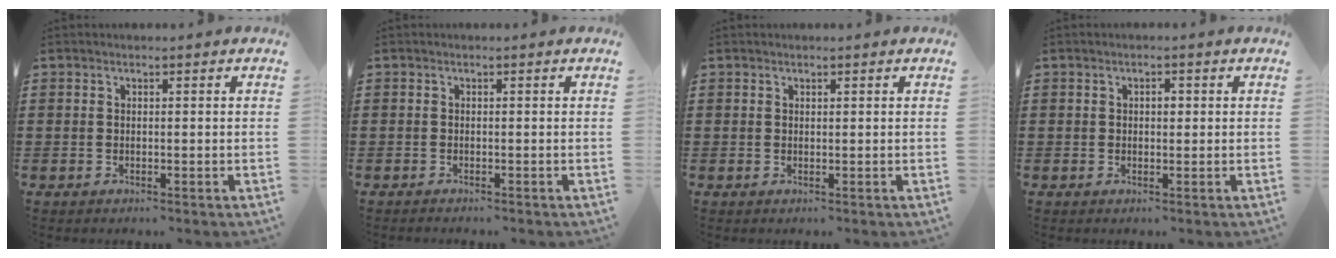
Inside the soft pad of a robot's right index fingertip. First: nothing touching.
{"total": 0.6, "force": [-0.6, 0.0, 0.1], "torque": [-0.003, -0.003, -0.012]}
{"total": 0.0}
{"total": 1.1, "force": [0.1, 0.7, 0.9], "torque": [-0.020, 0.005, 0.000]}